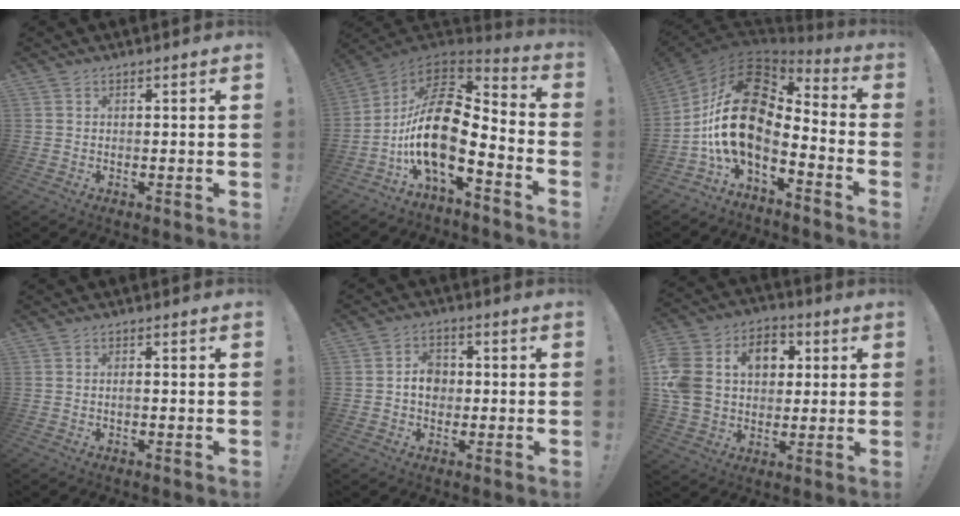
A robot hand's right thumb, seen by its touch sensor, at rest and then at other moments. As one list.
[{"total": 18.9, "force": [-2.9, 8.0, 16.9], "torque": [-0.340, 0.007, -0.052]}, {"total": 20.2, "force": [0.5, 10.6, 17.2], "torque": [-0.337, 0.001, 0.012]}, {"total": 1.1, "force": [-0.5, 0.2, 0.9], "torque": [-0.023, 0.003, -0.009]}, {"total": 5.8, "force": [-0.4, 4.6, 3.5], "torque": [-0.050, 0.008, -0.009]}, {"total": 17.6, "force": [4.1, 13.8, 10.2], "torque": [-0.177, 0.004, 0.080]}]